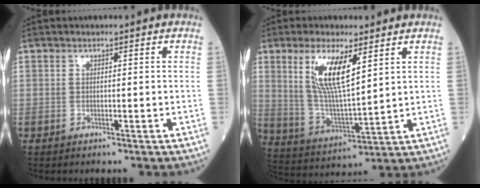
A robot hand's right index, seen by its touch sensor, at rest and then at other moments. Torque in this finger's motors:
{"motor_torque": [1.42, 0.71, 0.24, 0.19]}